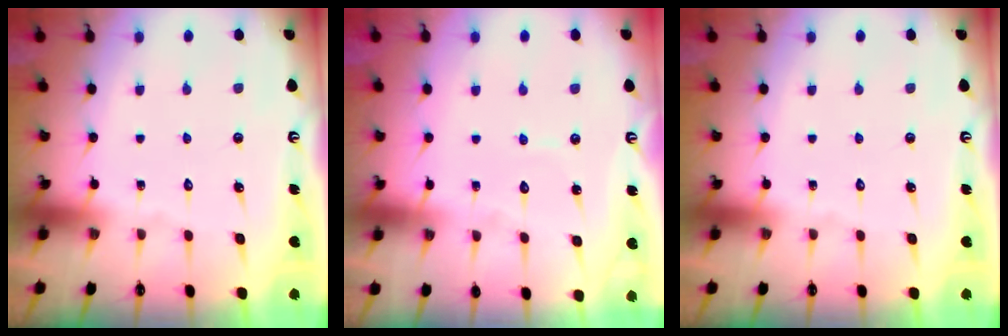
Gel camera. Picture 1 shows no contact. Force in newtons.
{"total": 3.9, "press": 3.8, "slide": 0.2}
{"total": 0.0}